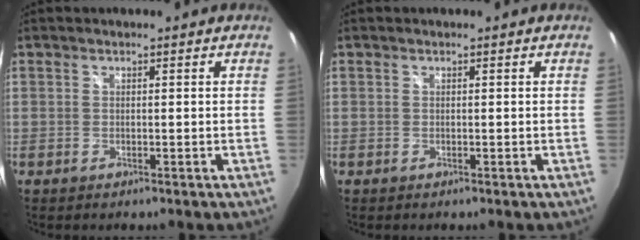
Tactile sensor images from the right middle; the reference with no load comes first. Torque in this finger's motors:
{"motor_torque": [0.01, 0.00, -0.01, -0.01]}